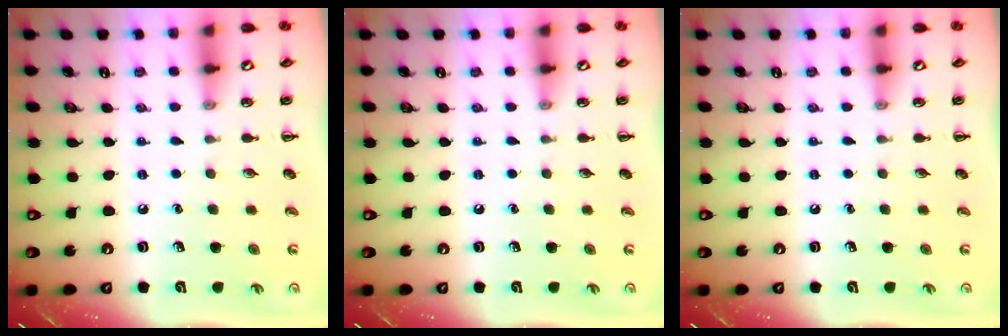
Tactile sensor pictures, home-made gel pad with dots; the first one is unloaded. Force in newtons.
{"total": 0.0}
{"total": 0.0}